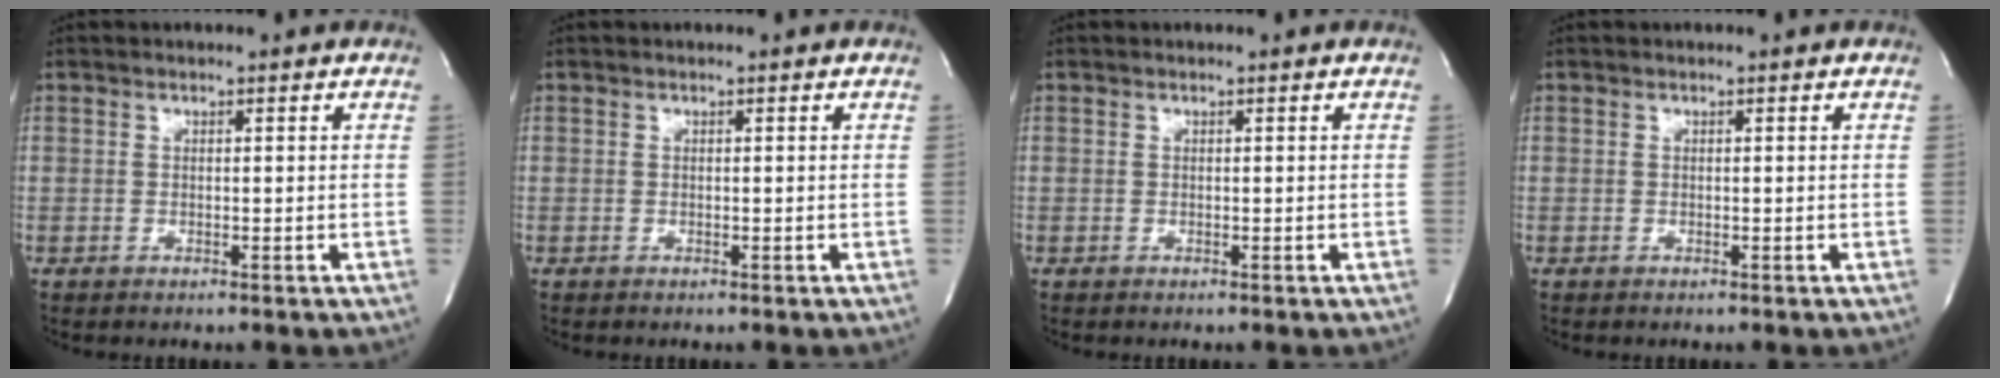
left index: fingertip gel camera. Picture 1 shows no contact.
{"total": 0.0}
{"total": 0.0}
{"total": 0.0}